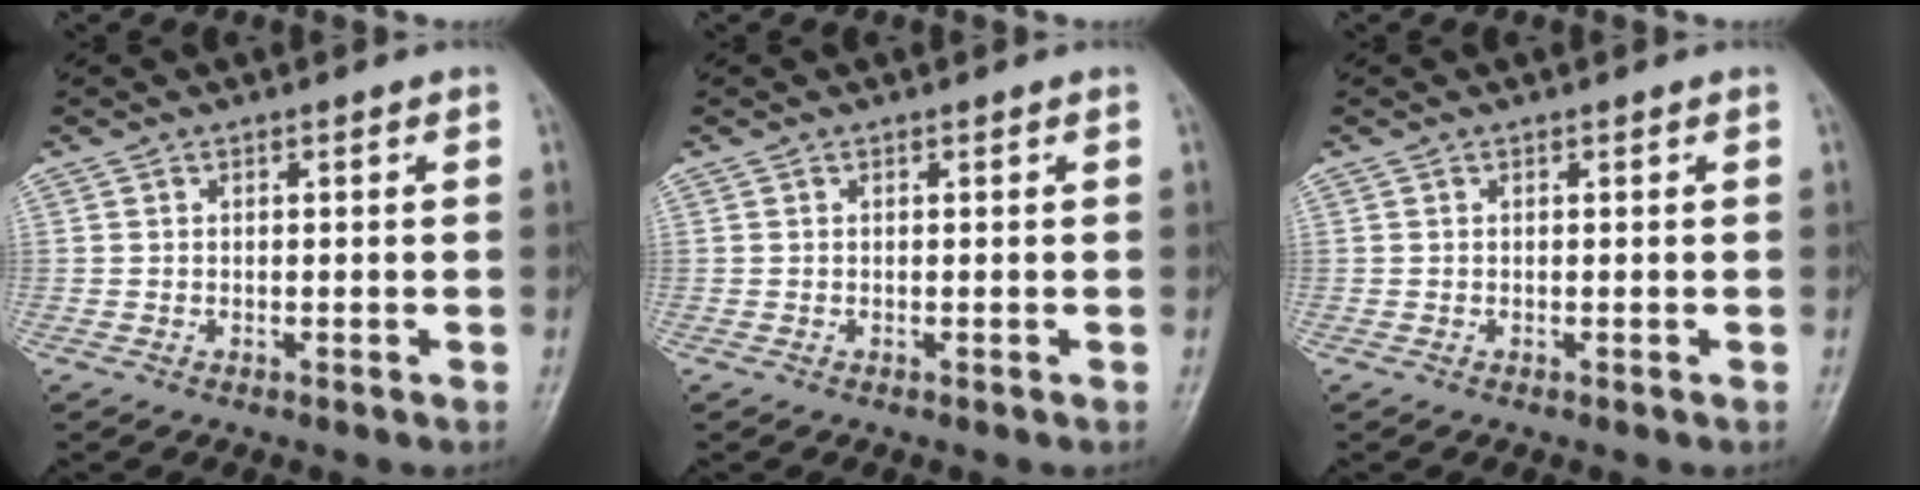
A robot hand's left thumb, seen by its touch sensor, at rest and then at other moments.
{"total": 0.0}
{"total": 0.0}